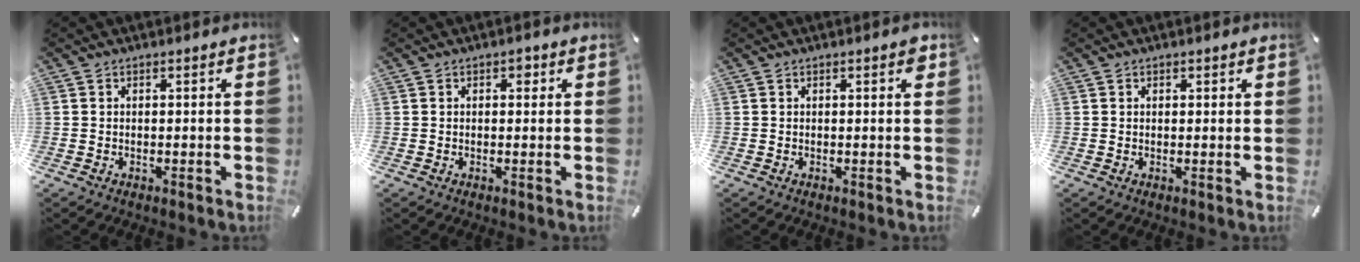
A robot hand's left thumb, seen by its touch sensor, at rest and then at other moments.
{"total": 1.7, "force": [0.5, 1.2, 1.1], "torque": [-0.008, 0.001, 0.003]}
{"total": 1.1, "force": [0.4, 0.4, 1.0], "torque": [-0.012, 0.001, 0.004]}
{"total": 0.7, "force": [0.3, 0.6, 0.3], "torque": [0.001, -0.001, 0.005]}